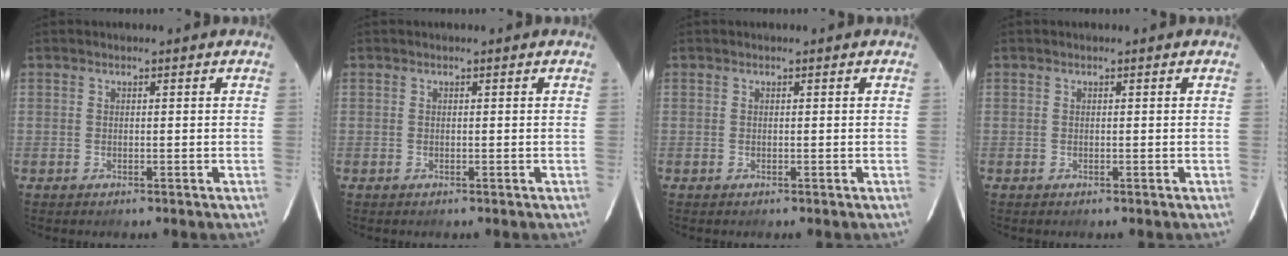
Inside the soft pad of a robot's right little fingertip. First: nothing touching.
{"total": 0.0}
{"total": 0.0}
{"total": 0.0}